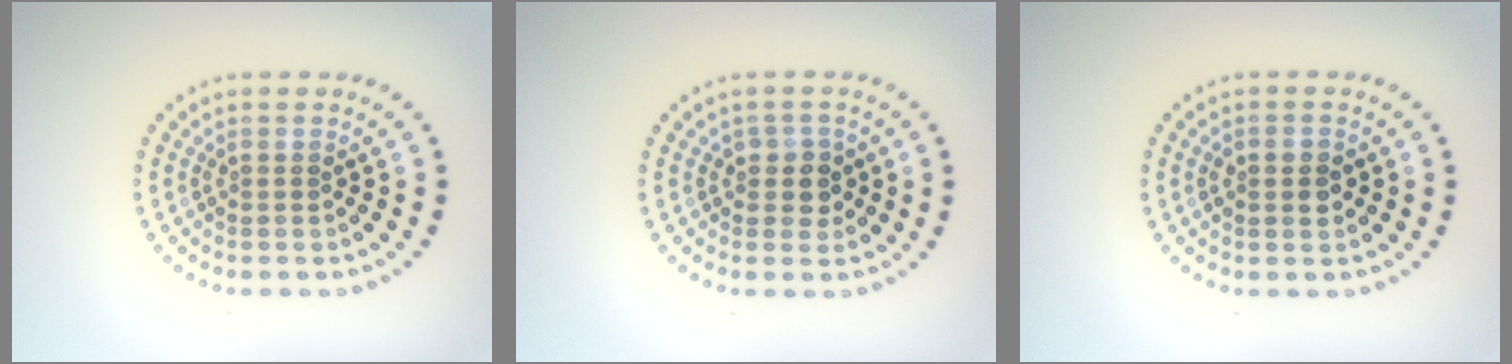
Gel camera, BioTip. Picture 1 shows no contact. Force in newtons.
{"total": 1.9, "press": 1.7, "slide": 0.8}
{"total": 2.4, "press": 2.4, "slide": 0.1}